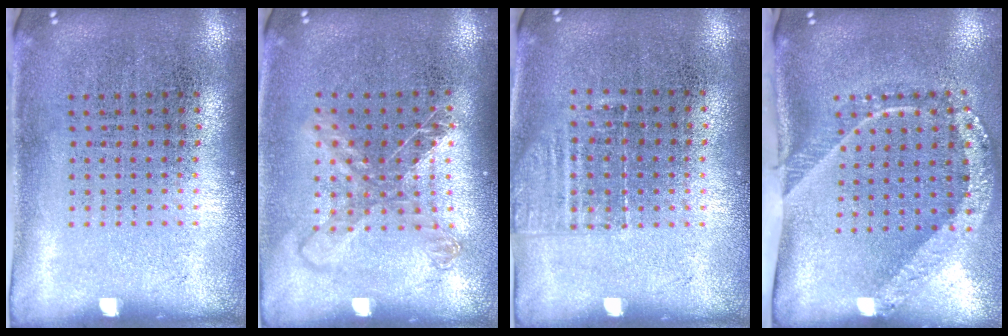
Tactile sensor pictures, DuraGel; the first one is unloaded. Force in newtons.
{"total": 1.3, "press": 1.1, "slide": 0.7}
{"total": 1.3, "press": 1.1, "slide": 0.6}
{"total": 2.5, "press": 1.7, "slide": 1.8}